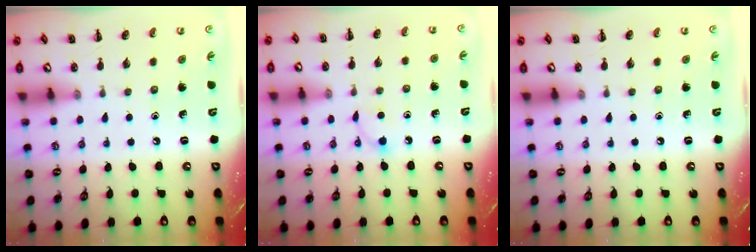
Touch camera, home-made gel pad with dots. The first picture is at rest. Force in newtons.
{"total": 2.8, "press": 2.7, "slide": 0.9}
{"total": 0.0}